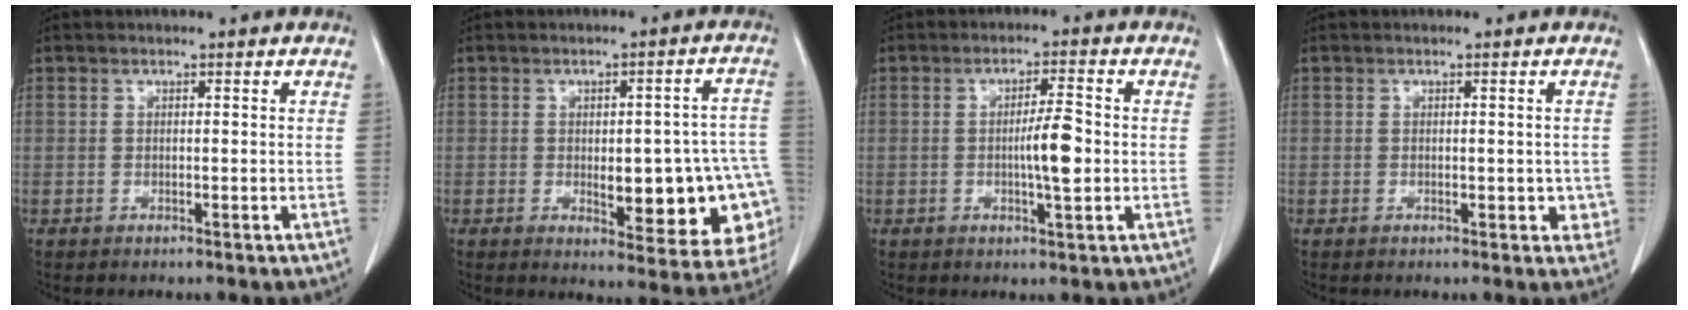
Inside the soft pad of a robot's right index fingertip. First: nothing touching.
{"total": 16.9, "force": [-3.5, 5.8, 15.5], "torque": [-0.114, 0.027, -0.021]}
{"total": 5.4, "force": [-0.4, 0.5, 5.3], "torque": [-0.091, 0.001, -0.006]}
{"total": 3.0, "force": [-0.5, 1.9, 2.3], "torque": [-0.010, 0.005, -0.002]}